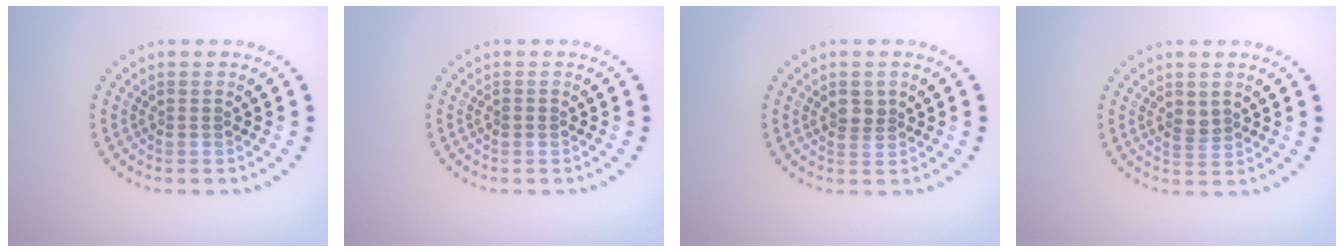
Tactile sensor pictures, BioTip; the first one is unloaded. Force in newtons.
{"total": 0.5, "press": 0.5, "slide": 0.0}
{"total": 1.9, "press": 1.7, "slide": 0.9}
{"total": 1.3, "press": 1.2, "slide": 0.5}